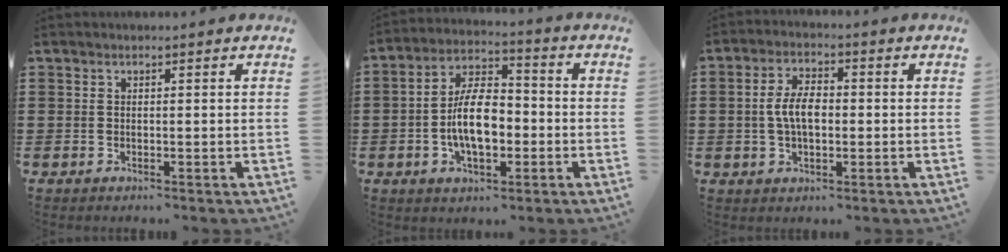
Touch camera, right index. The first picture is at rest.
{"total": 9.7, "force": [-1.8, 4.9, 8.2], "torque": [-0.153, 0.002, -0.040]}
{"total": 5.7, "force": [-0.4, 3.0, 4.8], "torque": [-0.105, 0.005, -0.012]}